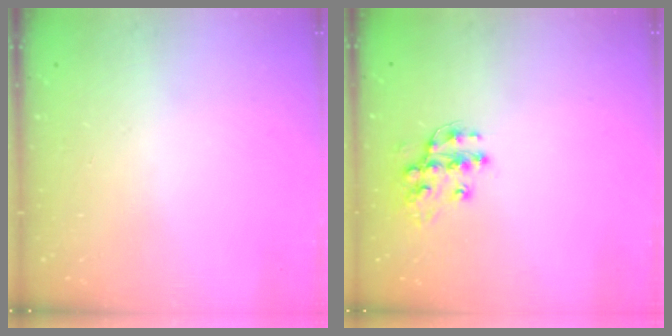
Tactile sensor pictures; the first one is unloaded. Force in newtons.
{"total": 12.2, "press": 12.2, "slide": 0.9}